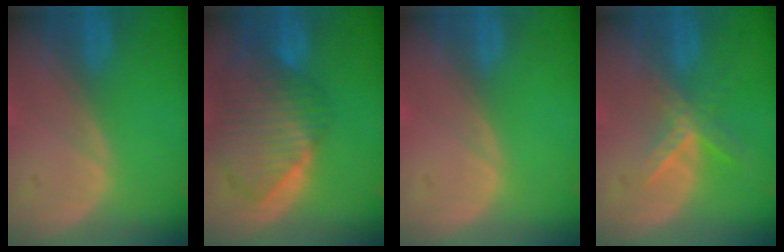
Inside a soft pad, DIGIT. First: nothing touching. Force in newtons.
{"total": 10.4, "press": 9.0, "slide": 5.1}
{"total": 0.7, "press": 0.0, "slide": 0.7}
{"total": 5.7, "press": 5.0, "slide": 2.8}